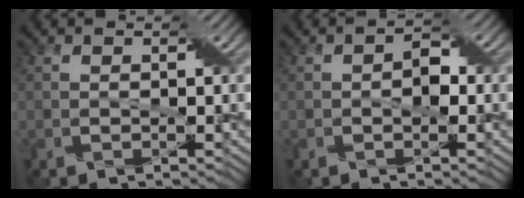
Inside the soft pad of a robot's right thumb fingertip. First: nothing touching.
{"total": 2.2, "force": [-0.4, 1.2, 1.8], "torque": [-0.027, 0.004, -0.011]}